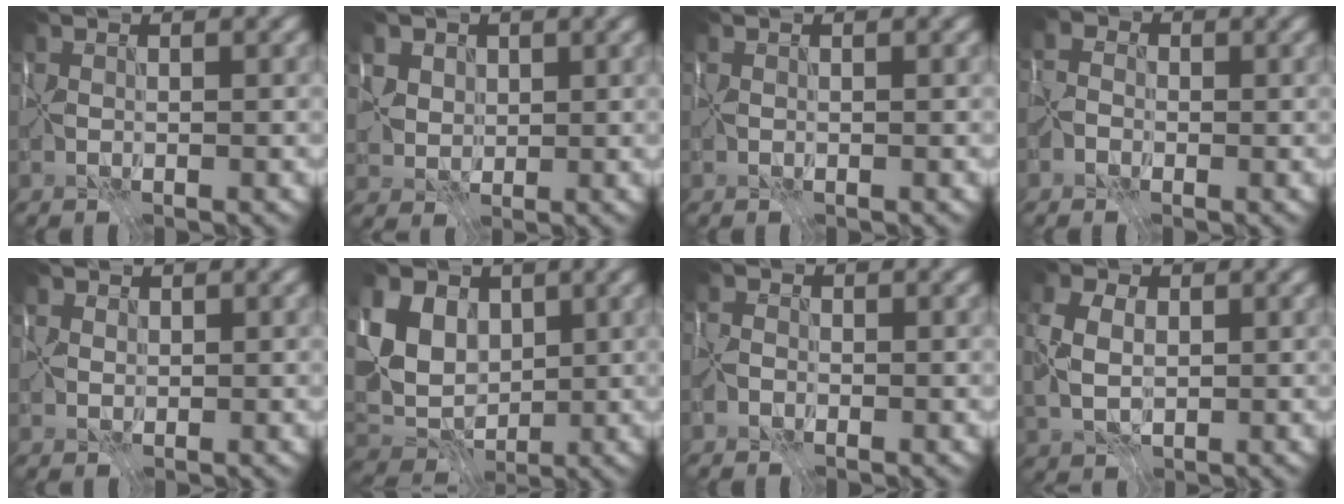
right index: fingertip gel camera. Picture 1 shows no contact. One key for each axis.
{"total": 4.4, "fx": 2.2, "fy": 3.4, "fz": 1.5, "tx": -0.042, "ty": 0.009, "tz": 0.037}
{"total": 0.0}
{"total": 2.2, "fx": -0.8, "fy": 1.9, "fz": 0.6, "tx": 0.004, "ty": 0.011, "tz": -0.031}
{"total": 2.1, "fx": 1.2, "fy": 1.5, "fz": 0.6, "tx": -0.020, "ty": -0.004, "tz": 0.028}
{"total": 8.4, "fx": 2.3, "fy": 6.5, "fz": 4.8, "tx": -0.116, "ty": 0.015, "tz": 0.045}
{"total": 1.3, "fx": -0.7, "fy": 1.1, "fz": 0.3, "tx": 0.009, "ty": 0.004, "tz": -0.021}
{"total": 6.1, "fx": 0.7, "fy": 4.6, "fz": 3.9, "tx": -0.094, "ty": 0.019, "tz": 0.001}